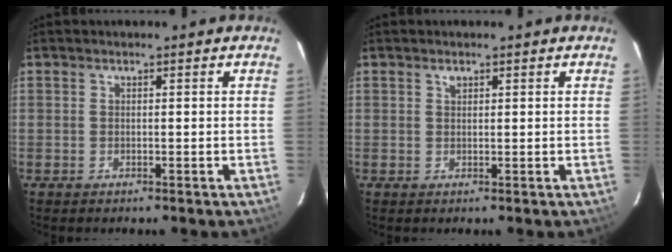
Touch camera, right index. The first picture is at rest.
{"total": 0.8, "force": [0.6, 0.4, 0.3], "torque": [-0.005, 0.002, 0.011]}